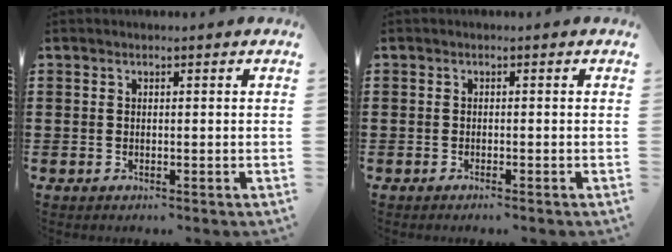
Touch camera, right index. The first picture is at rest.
{"total": 0.6, "force": [-0.5, -0.2, 0.2], "torque": [-0.007, -0.004, -0.009]}